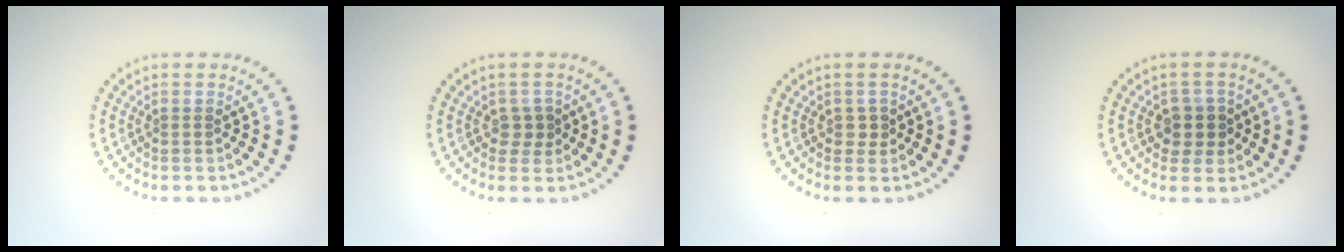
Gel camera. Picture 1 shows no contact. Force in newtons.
{"total": 1.5, "press": 1.4, "slide": 0.5}
{"total": 0.7, "press": 0.6, "slide": 0.2}
{"total": 2.5, "press": 2.2, "slide": 1.0}